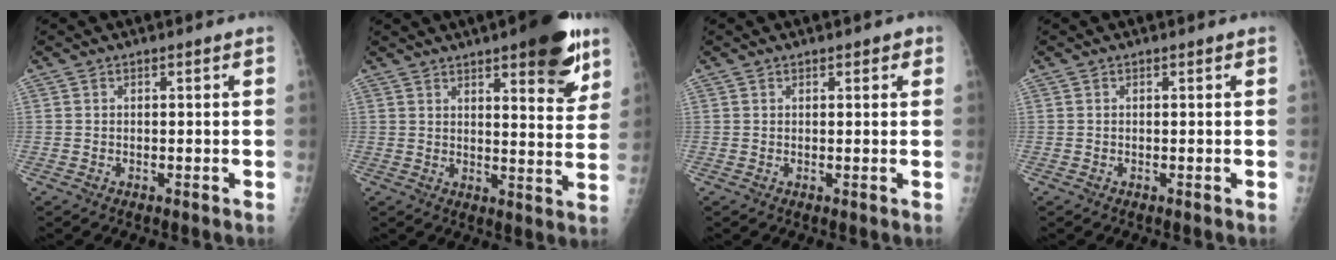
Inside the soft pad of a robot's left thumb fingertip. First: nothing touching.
{"total": 15.0, "force": [8.8, 4.5, 11.3], "torque": [-0.111, -0.041, 0.115]}
{"total": 1.5, "force": [1.0, 0.9, 0.7], "torque": [0.008, -0.002, 0.007]}
{"total": 0.0}